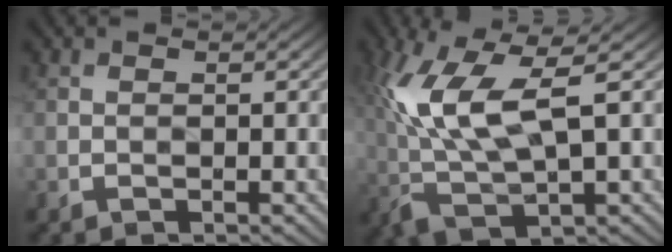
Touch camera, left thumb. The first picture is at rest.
{"total": 11.2, "force": [2.0, 4.0, 10.3], "torque": [-0.240, -0.001, 0.039]}